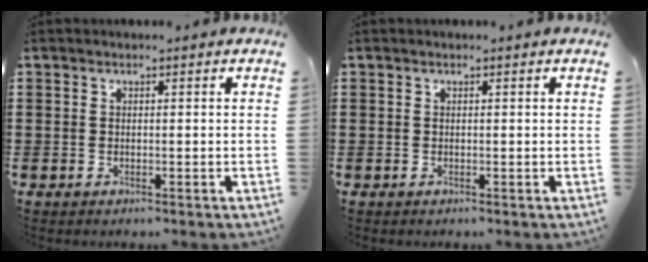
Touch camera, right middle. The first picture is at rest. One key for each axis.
{"total": 0.0}